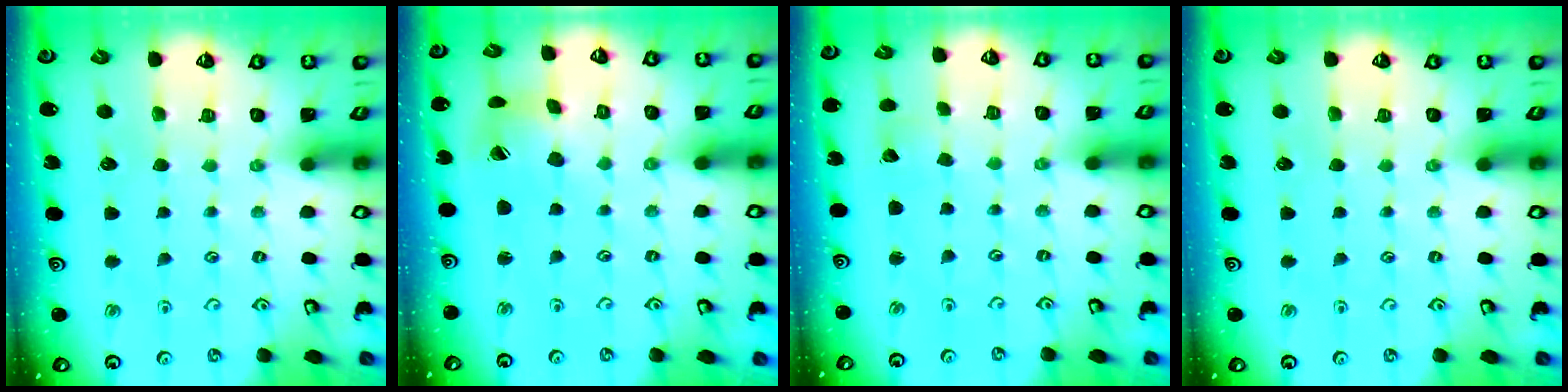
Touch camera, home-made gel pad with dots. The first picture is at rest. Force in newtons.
{"total": 6.8, "press": 6.7, "slide": 0.5}
{"total": 1.8, "press": 1.8, "slide": 0.1}
{"total": 0.0}